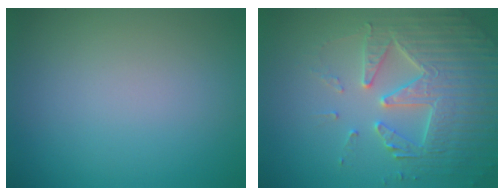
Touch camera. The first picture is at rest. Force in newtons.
{"total": 5.0, "press": 4.9, "slide": 1.0}